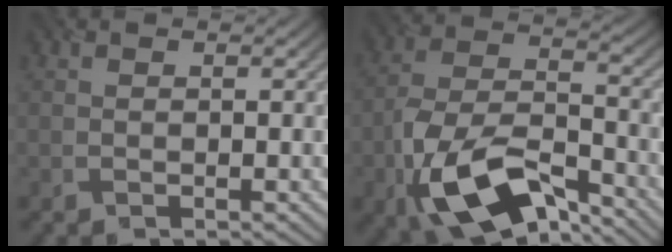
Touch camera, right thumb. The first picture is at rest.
{"total": 14.9, "force": [-7.9, 7.1, 10.4], "torque": [-0.220, -0.016, -0.156]}